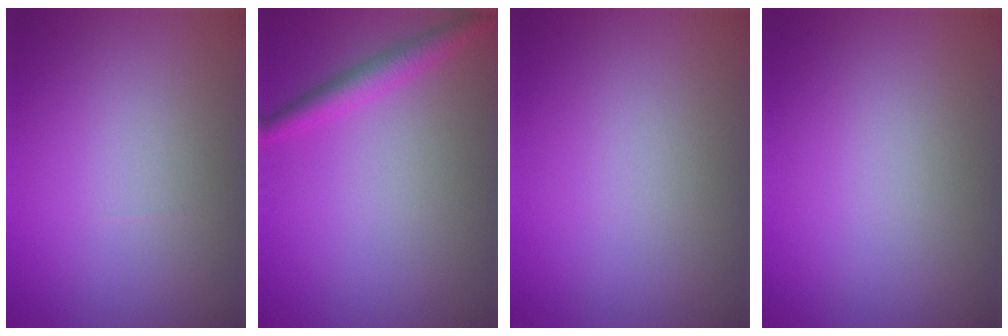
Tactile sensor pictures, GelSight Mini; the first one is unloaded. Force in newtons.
{"total": 2.6, "press": 2.6, "slide": 0.1}
{"total": 0.0}
{"total": 0.0}